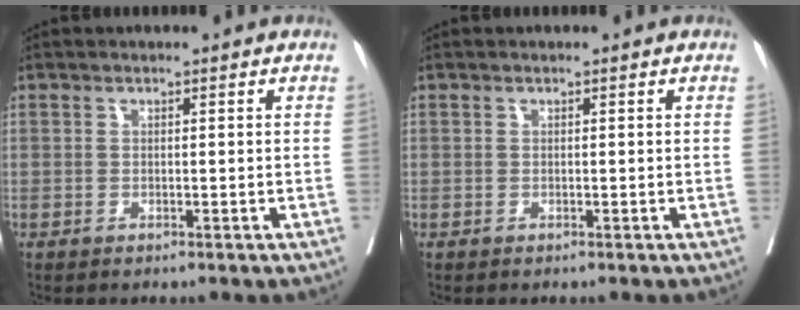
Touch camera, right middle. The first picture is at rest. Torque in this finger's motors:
{"motor_torque": [-0.02, -0.02, 0.00, 0.00]}